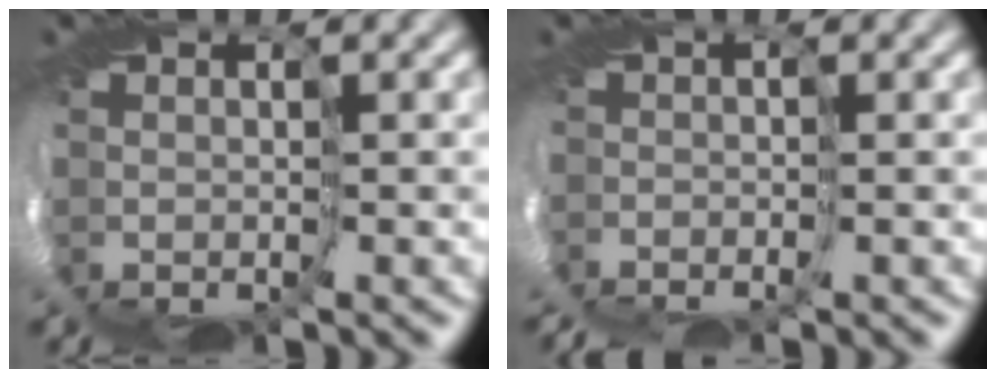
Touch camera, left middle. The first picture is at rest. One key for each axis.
{"total": 2.5, "fx": -2.1, "fy": 0.1, "fz": 1.3, "tx": -0.017, "ty": -0.004, "tz": -0.040}